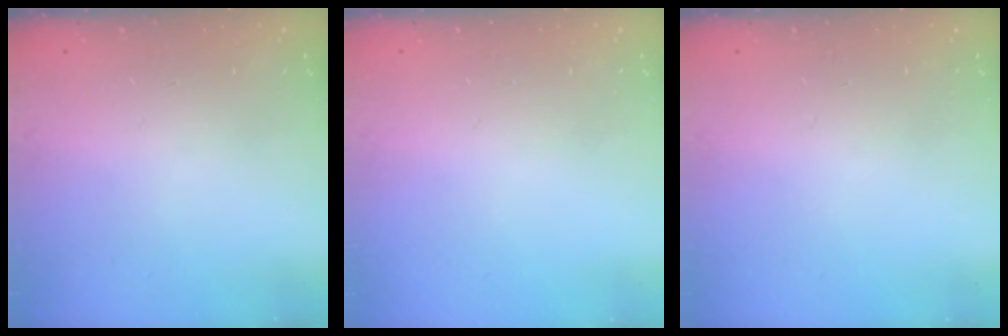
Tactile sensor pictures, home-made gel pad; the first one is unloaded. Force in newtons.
{"total": 0.0}
{"total": 0.0}